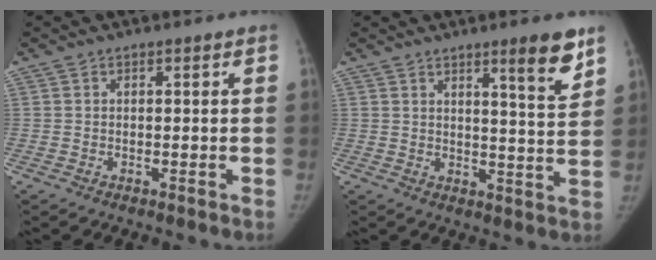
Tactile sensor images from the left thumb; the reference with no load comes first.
{"total": 8.1, "force": [5.2, 0.7, 6.1], "torque": [-0.075, -0.039, 0.073]}